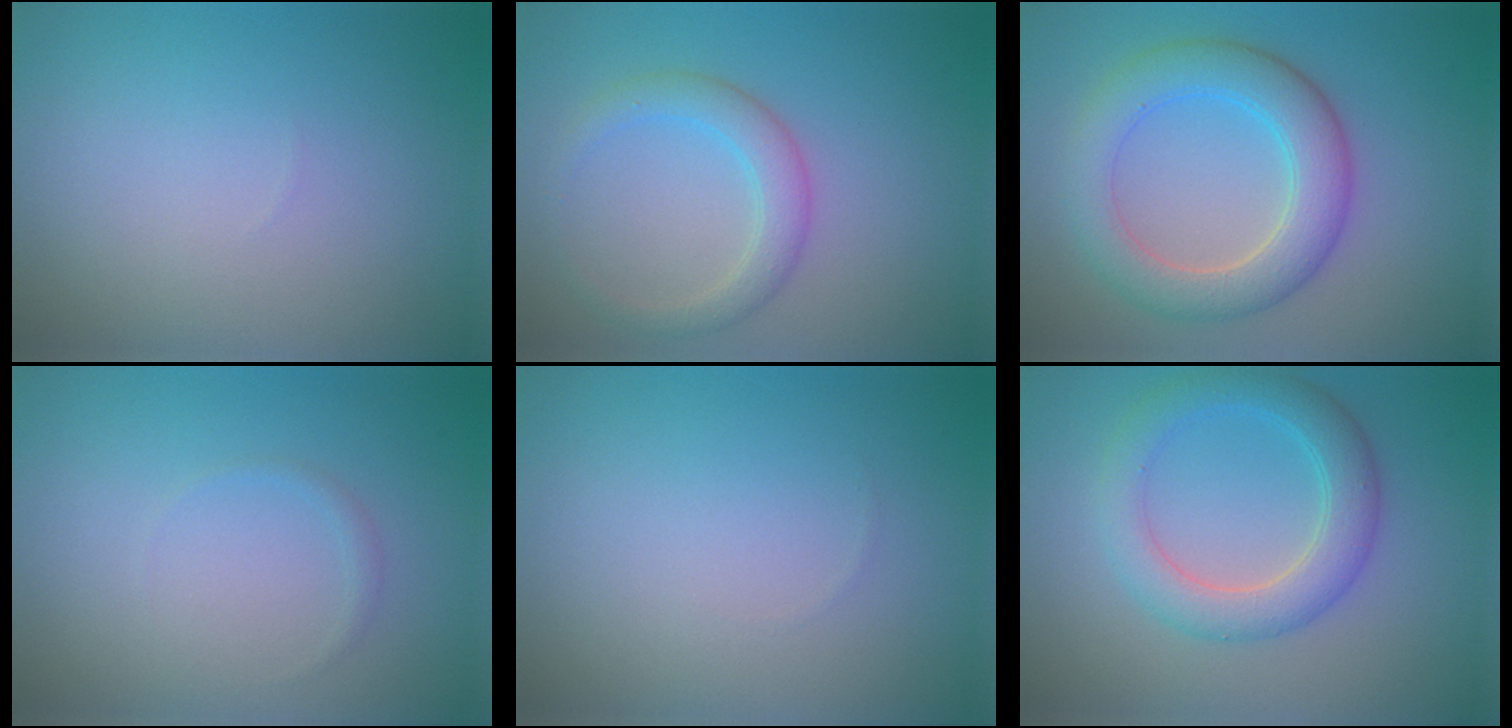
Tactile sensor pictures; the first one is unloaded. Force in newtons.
{"total": 2.8, "press": 2.8, "slide": 0.2}
{"total": 5.8, "press": 5.8, "slide": 0.2}
{"total": 0.6, "press": 0.6, "slide": 0.0}
{"total": 0.0}
{"total": 4.5, "press": 4.5, "slide": 0.1}